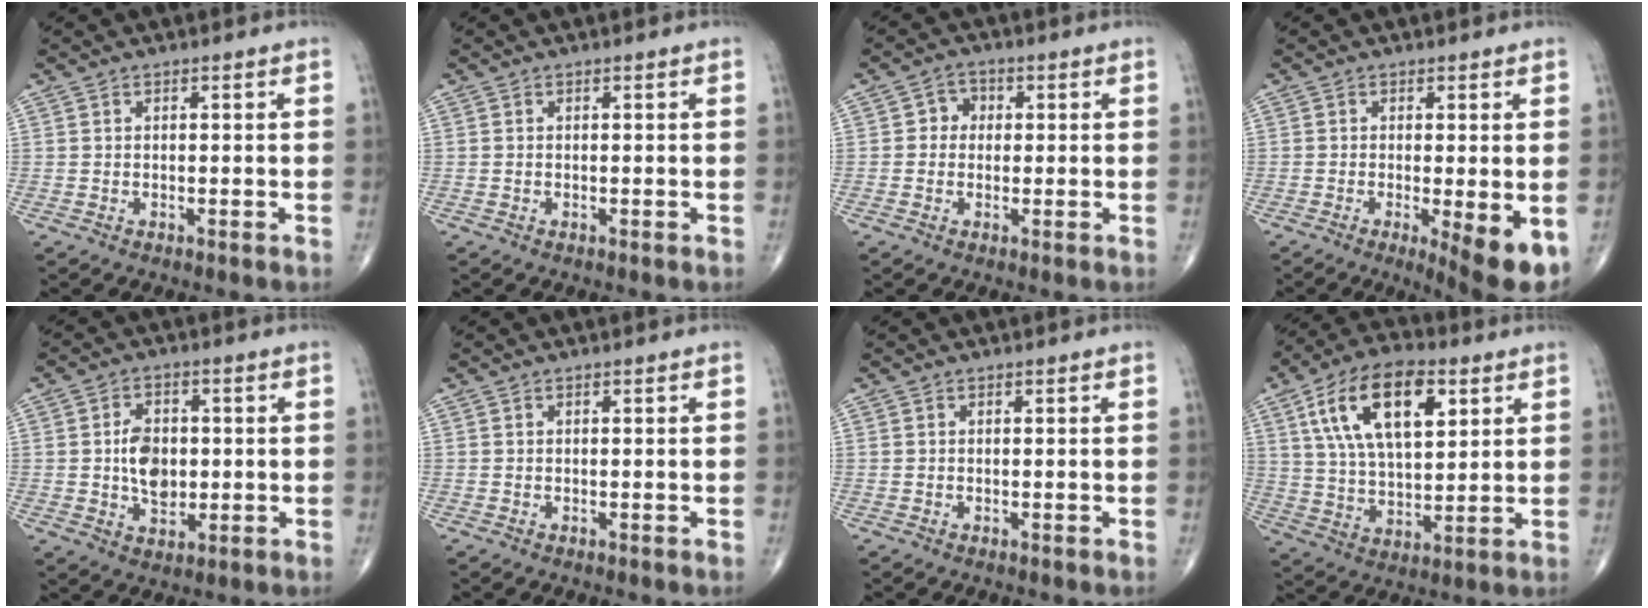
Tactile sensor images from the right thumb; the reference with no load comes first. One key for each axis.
{"total": 0.0}
{"total": 3.3, "fx": 0.3, "fy": 2.9, "fz": 1.4, "tx": 0.003, "ty": 0.008, "tz": -0.004}
{"total": 7.7, "fx": -2.2, "fy": 1.6, "fz": 7.2, "tx": -0.104, "ty": -0.021, "tz": -0.032}
{"total": 7.7, "fx": 0.1, "fy": 5.3, "fz": 5.6, "tx": -0.076, "ty": -0.002, "tz": 0.003}
{"total": 0.0}
{"total": 0.0}
{"total": 18.1, "fx": 7.0, "fy": 8.9, "fz": 14.1, "tx": -0.233, "ty": -0.010, "tz": 0.123}